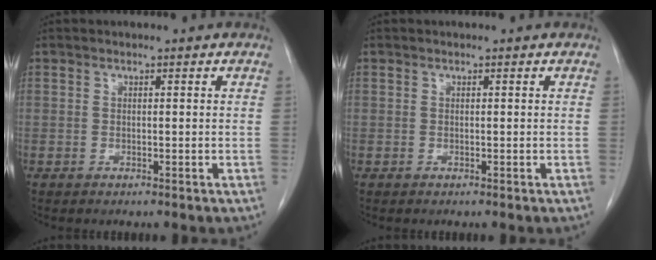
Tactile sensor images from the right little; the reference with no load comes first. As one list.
[{"total": 0.0}]